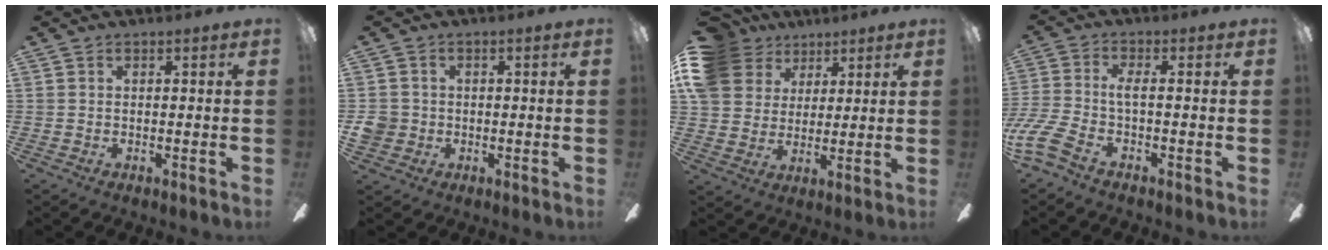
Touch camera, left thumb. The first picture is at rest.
{"total": 4.0, "force": [-0.3, 3.9, 1.0], "torque": [-0.024, 0.005, -0.005]}
{"total": 14.6, "force": [7.5, 11.4, 5.2], "torque": [-0.126, -0.023, 0.148]}
{"total": 7.7, "force": [-3.2, 3.1, 6.3], "torque": [-0.158, -0.008, -0.068]}